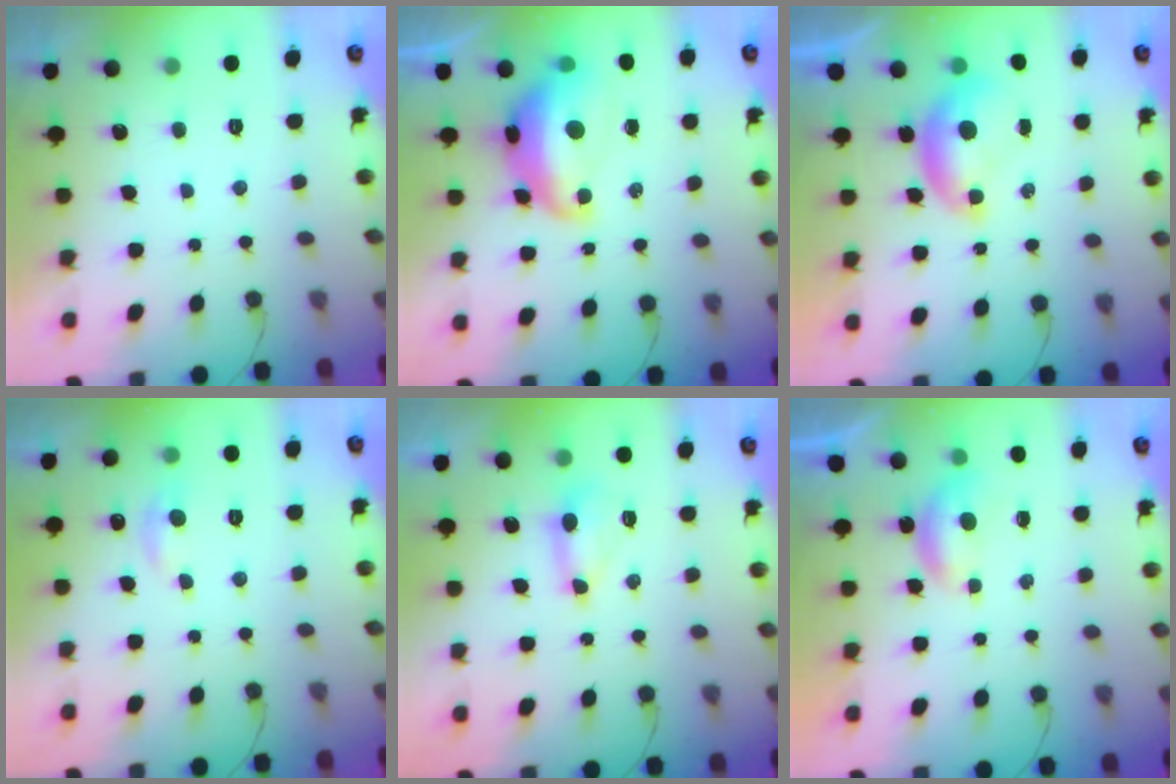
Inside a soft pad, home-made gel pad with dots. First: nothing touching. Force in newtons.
{"total": 14.9, "press": 14.8, "slide": 1.1}
{"total": 6.8, "press": 6.7, "slide": 0.4}
{"total": 5.0, "press": 4.9, "slide": 0.6}
{"total": 5.2, "press": 5.1, "slide": 0.6}
{"total": 4.0, "press": 4.0, "slide": 0.4}